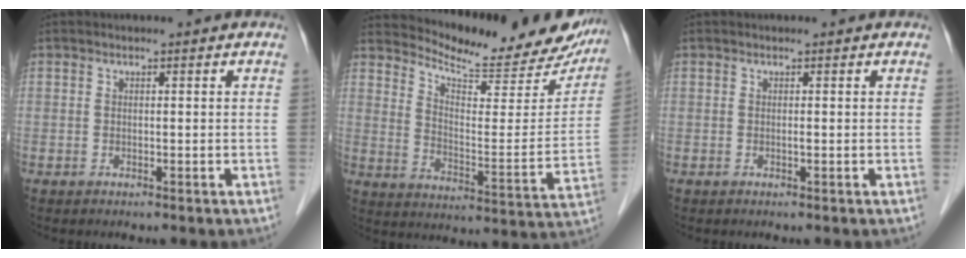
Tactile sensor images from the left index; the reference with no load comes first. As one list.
[{"total": 20.1, "force": [18.9, 3.5, 6.0], "torque": [-0.086, -0.067, 0.243]}, {"total": 0.0}]